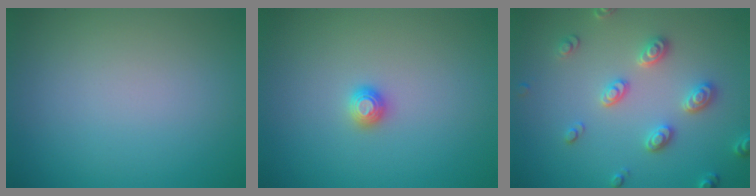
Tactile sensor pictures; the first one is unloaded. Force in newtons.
{"total": 1.2, "press": 1.1, "slide": 0.3}
{"total": 3.1, "press": 3.0, "slide": 0.5}